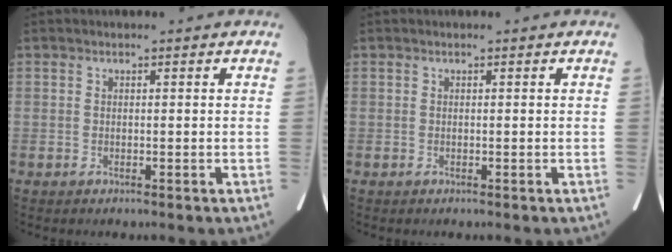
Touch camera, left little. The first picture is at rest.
{"total": 0.0}